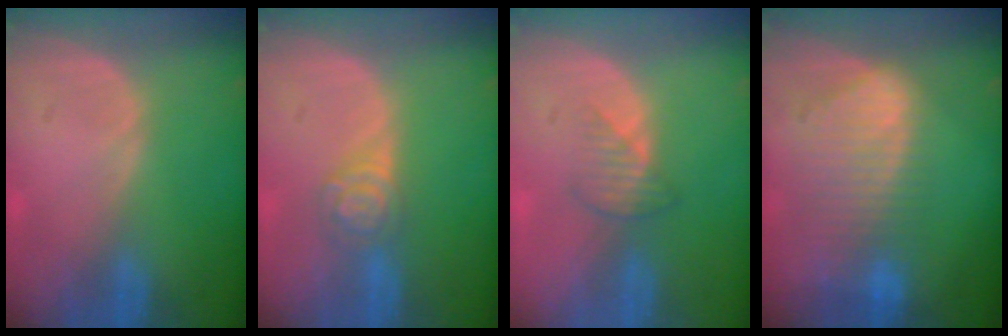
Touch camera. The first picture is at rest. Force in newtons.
{"total": 4.3, "press": 4.0, "slide": 1.7}
{"total": 2.5, "press": 2.5, "slide": 0.3}
{"total": 9.3, "press": 8.1, "slide": 4.4}